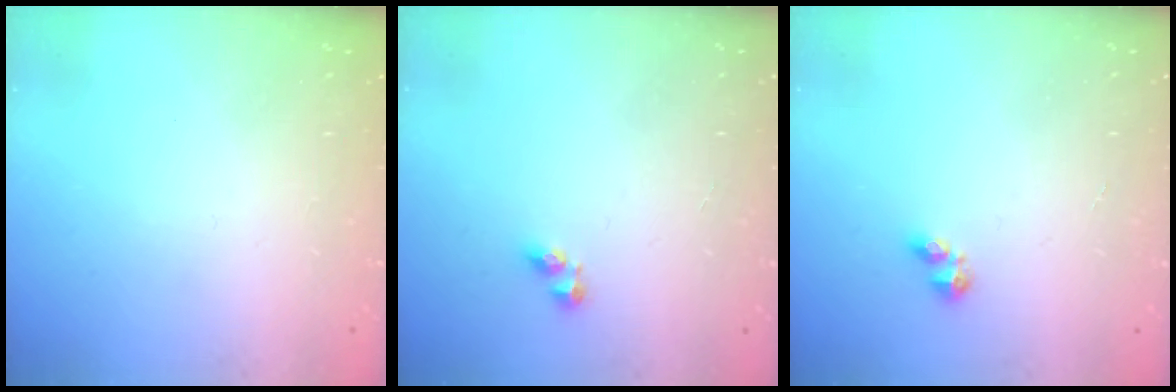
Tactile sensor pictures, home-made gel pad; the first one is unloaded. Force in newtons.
{"total": 4.2, "press": 4.2, "slide": 0.4}
{"total": 2.9, "press": 2.8, "slide": 0.5}